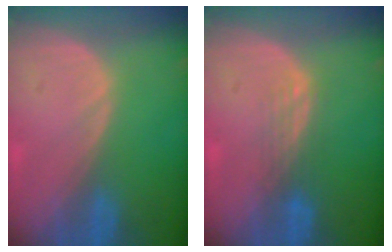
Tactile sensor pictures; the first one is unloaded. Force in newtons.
{"total": 3.0, "press": 2.5, "slide": 1.7}